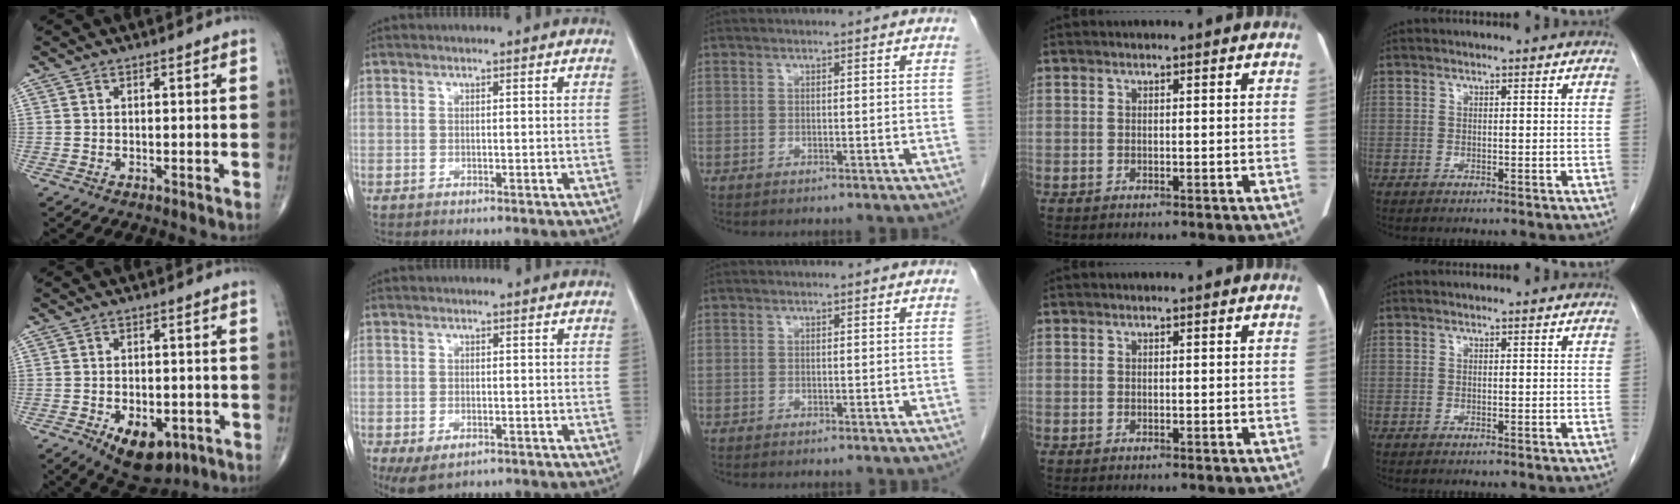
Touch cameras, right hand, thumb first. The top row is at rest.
{"thumb": {"total": 10.4, "force": [-4.9, 5.9, 7.1], "torque": [-0.086, 0.010, -0.061]}, "index": {"total": 4.7, "force": [-2.7, 2.5, 3.0], "torque": [-0.055, -0.009, -0.034]}}